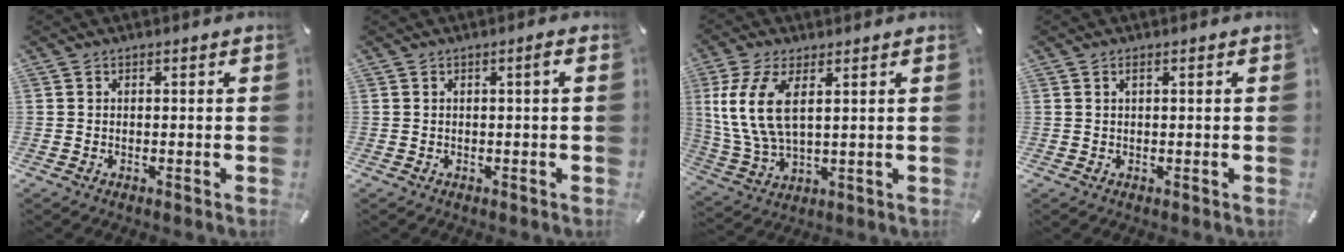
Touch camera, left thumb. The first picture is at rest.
{"total": 1.6, "force": [0.1, 0.0, 1.6], "torque": [-0.028, 0.000, 0.001]}
{"total": 10.6, "force": [3.1, 5.1, 8.7], "torque": [-0.209, -0.009, 0.056]}
{"total": 1.0, "force": [0.4, 0.2, 0.9], "torque": [-0.017, 0.002, 0.005]}